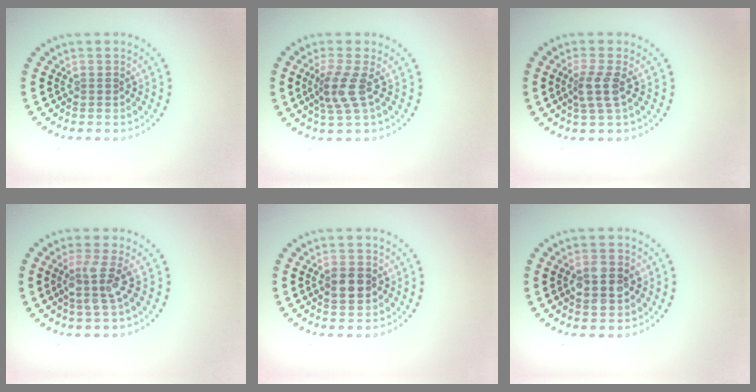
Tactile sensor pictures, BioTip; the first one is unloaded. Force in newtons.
{"total": 2.9, "press": 2.3, "slide": 1.8}
{"total": 2.4, "press": 2.0, "slide": 1.4}
{"total": 3.1, "press": 2.5, "slide": 1.9}
{"total": 3.0, "press": 3.0, "slide": 0.1}
{"total": 4.0, "press": 4.0, "slide": 0.1}